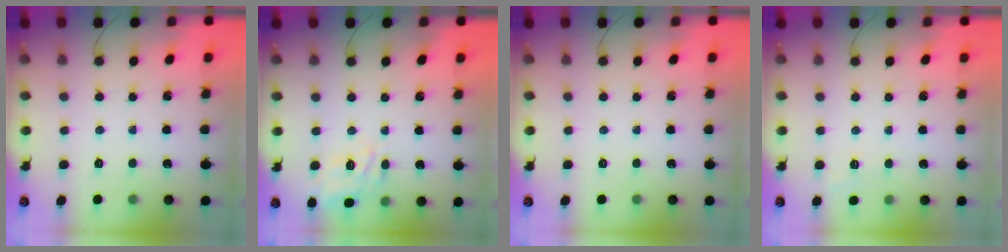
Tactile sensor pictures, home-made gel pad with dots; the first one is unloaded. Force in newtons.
{"total": 6.5, "press": 6.4, "slide": 1.0}
{"total": 0.0}
{"total": 6.0, "press": 5.8, "slide": 1.7}